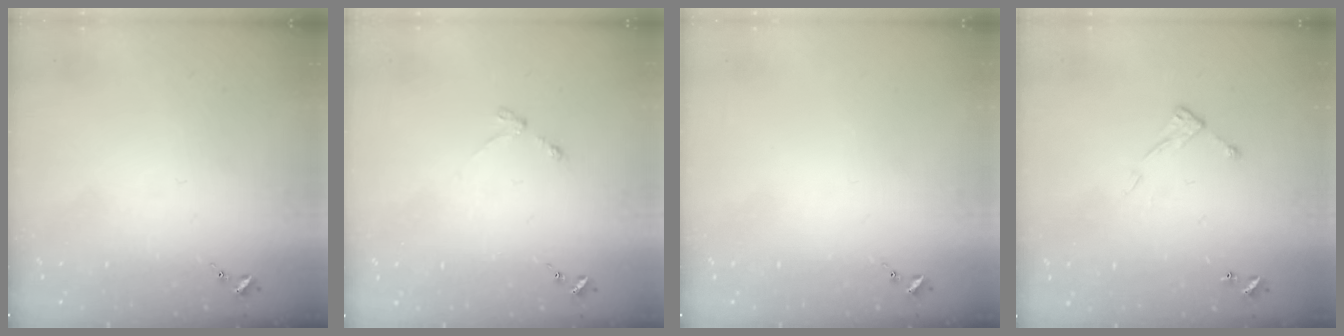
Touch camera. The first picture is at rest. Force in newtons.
{"total": 3.0, "press": 2.9, "slide": 0.5}
{"total": 0.0}
{"total": 6.2, "press": 6.2, "slide": 0.4}